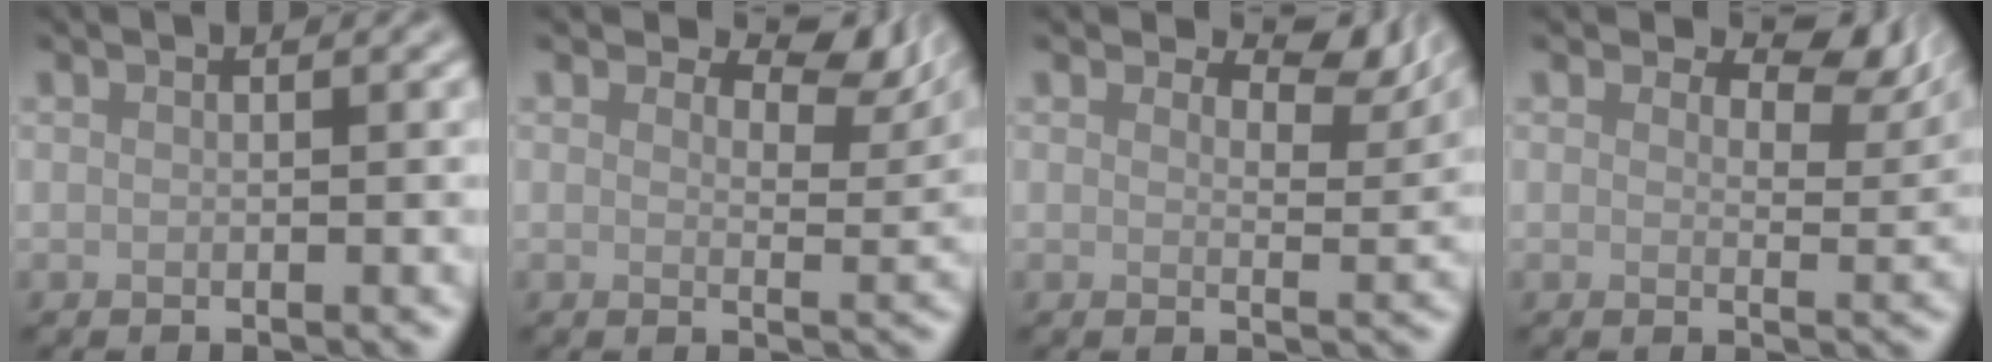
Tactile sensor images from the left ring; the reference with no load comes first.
{"total": 6.3, "force": [4.2, 3.0, 3.6], "torque": [-0.042, 0.000, 0.055]}
{"total": 5.0, "force": [3.6, 2.1, 2.7], "torque": [-0.030, -0.002, 0.044]}
{"total": 6.0, "force": [4.0, 2.9, 3.5], "torque": [-0.040, -0.002, 0.051]}